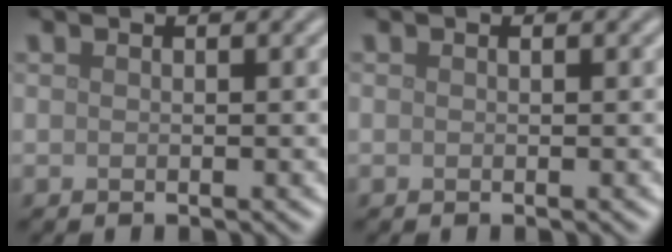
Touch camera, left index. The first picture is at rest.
{"total": 0.0}